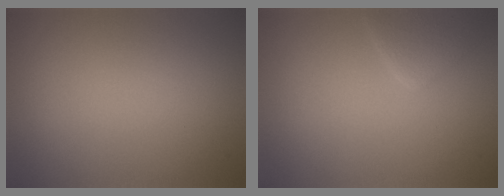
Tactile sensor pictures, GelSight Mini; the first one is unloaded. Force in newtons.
{"total": 1.8, "press": 1.8, "slide": 0.0}